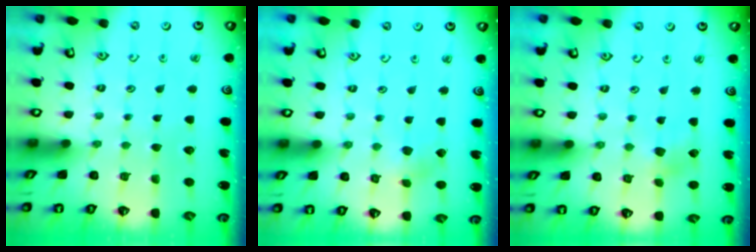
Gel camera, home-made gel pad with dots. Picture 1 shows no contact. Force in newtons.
{"total": 2.7, "press": 2.7, "slide": 0.7}
{"total": 5.1, "press": 5.1, "slide": 0.5}